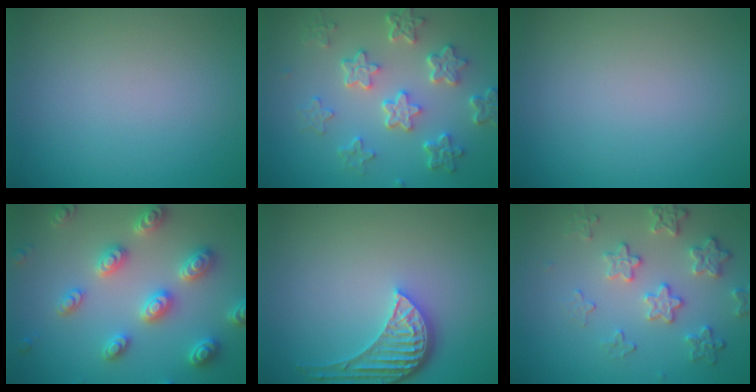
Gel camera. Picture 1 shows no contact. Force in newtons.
{"total": 5.8, "press": 4.4, "slide": 3.8}
{"total": 0.0}
{"total": 5.2, "press": 5.0, "slide": 1.2}
{"total": 4.3, "press": 3.5, "slide": 2.6}
{"total": 3.9, "press": 3.4, "slide": 2.0}